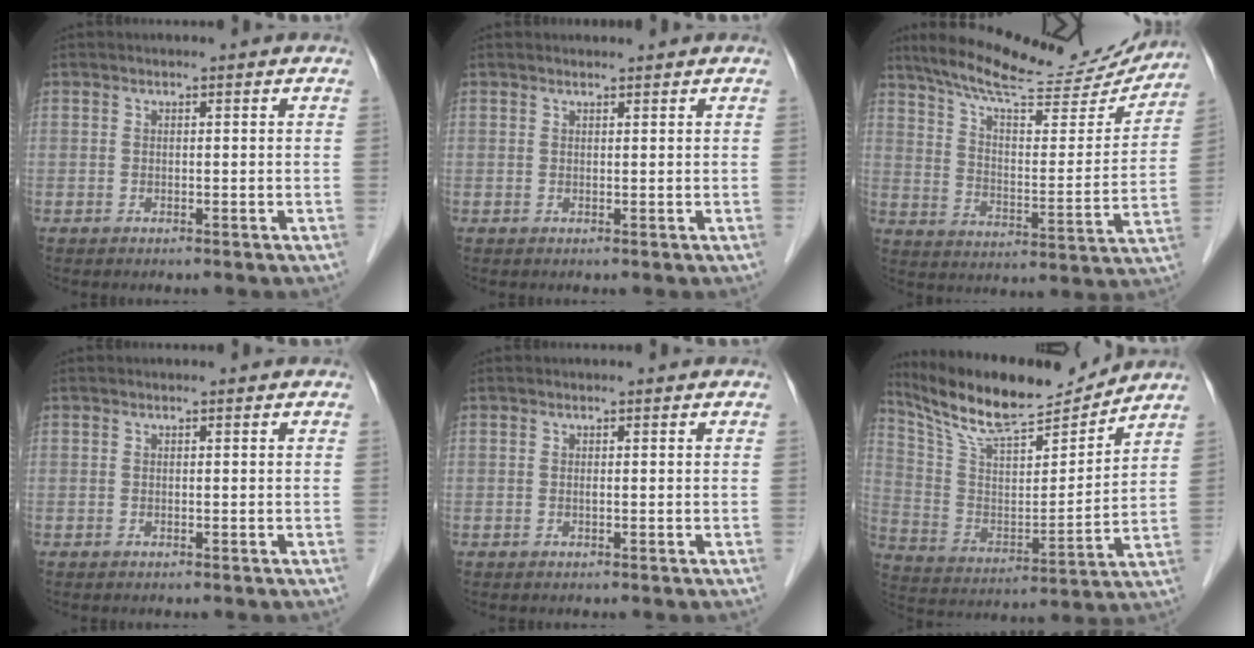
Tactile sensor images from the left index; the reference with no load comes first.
{"total": 0.8, "force": [0.8, 0.0, 0.1], "torque": [-0.009, 0.005, 0.015]}
{"total": 21.9, "force": [19.8, 3.9, 8.5], "torque": [-0.135, -0.013, 0.279]}
{"total": 0.0}
{"total": 0.0}
{"total": 16.6, "force": [15.3, 1.7, 6.2], "torque": [-0.127, -0.001, 0.274]}